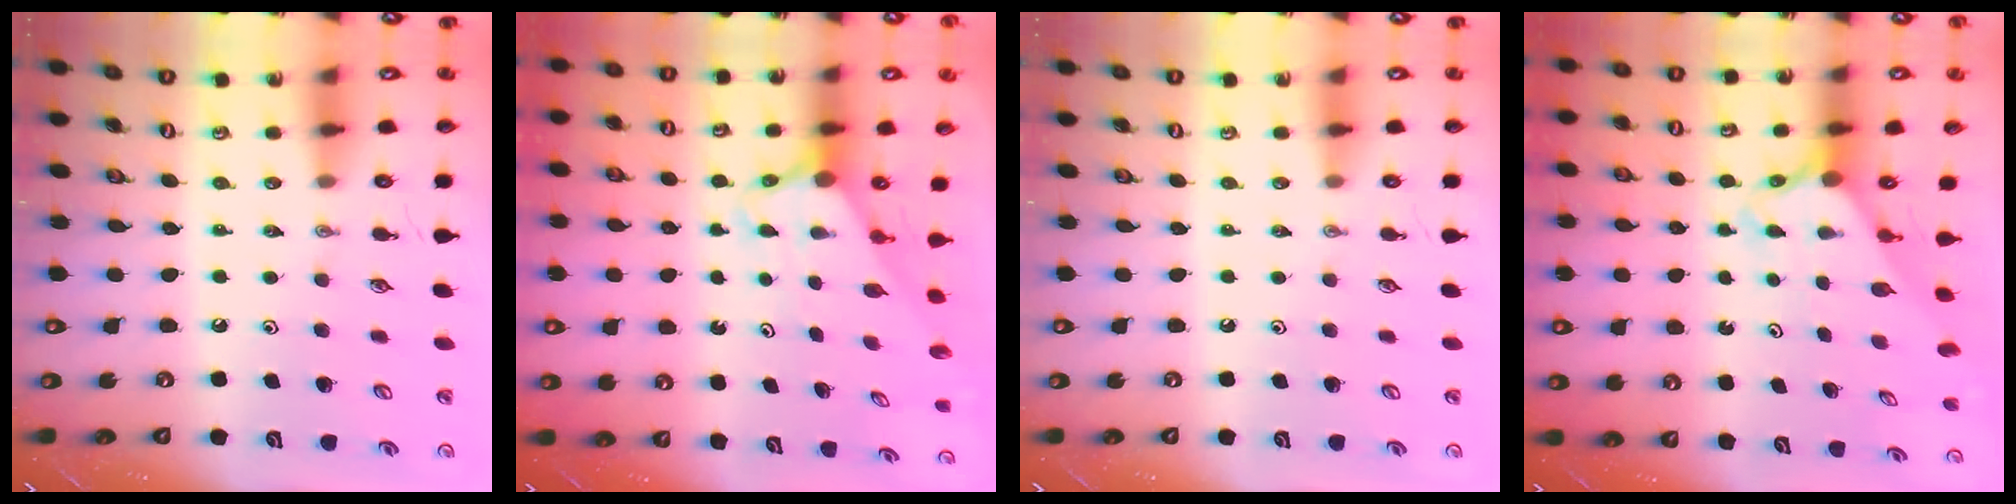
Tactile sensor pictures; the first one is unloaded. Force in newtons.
{"total": 2.7, "press": 2.7, "slide": 0.1}
{"total": 0.0}
{"total": 2.7, "press": 2.7, "slide": 0.2}